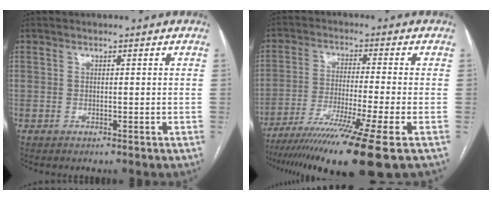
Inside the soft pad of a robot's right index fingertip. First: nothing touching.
{"total": 16.3, "force": [-11.5, -2.0, 11.4], "torque": [-0.185, -0.052, -0.189]}